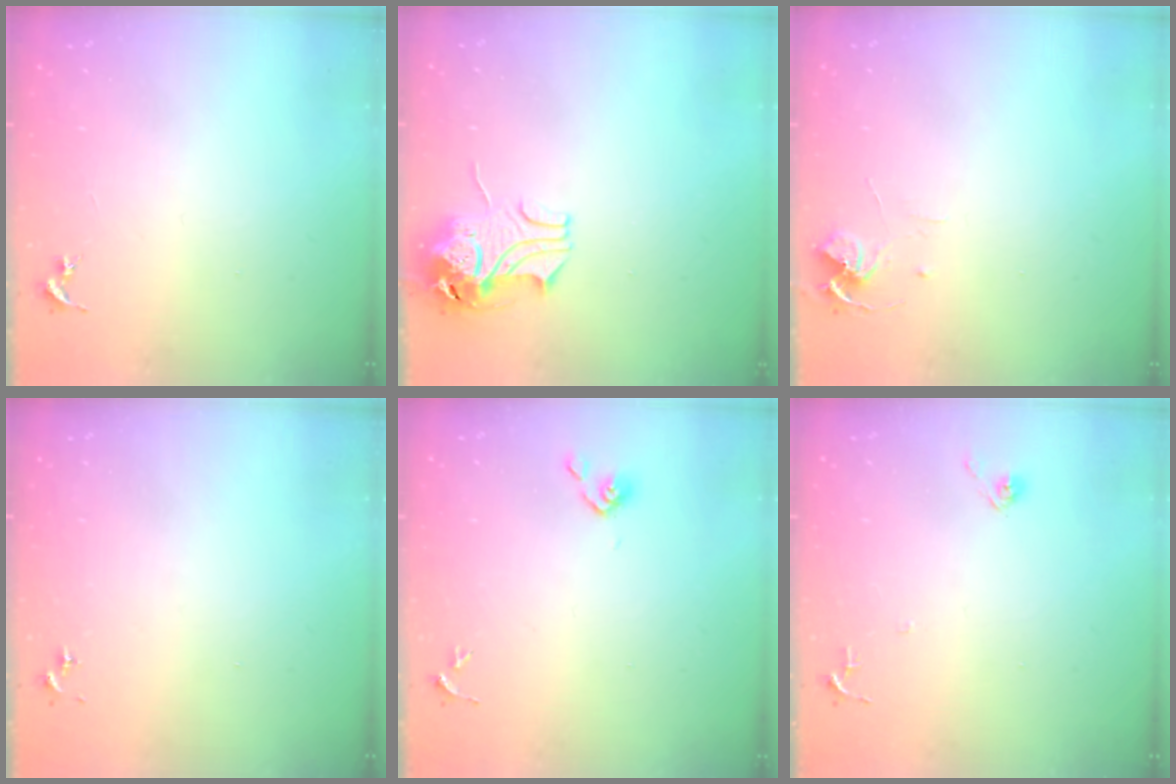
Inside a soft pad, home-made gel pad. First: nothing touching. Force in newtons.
{"total": 10.6, "press": 10.5, "slide": 1.5}
{"total": 7.6, "press": 7.5, "slide": 0.5}
{"total": 0.0}
{"total": 3.6, "press": 3.5, "slide": 0.9}
{"total": 5.9, "press": 5.9, "slide": 0.4}